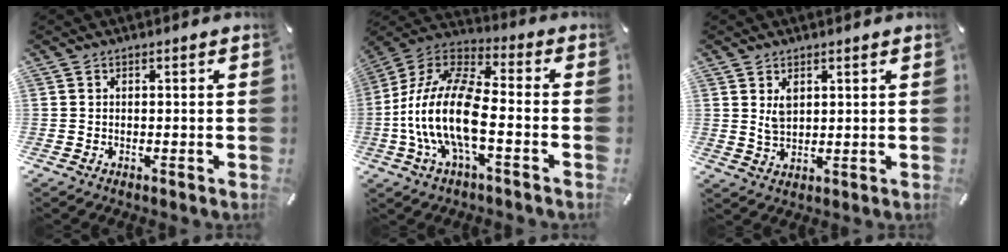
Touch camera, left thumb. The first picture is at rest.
{"total": 17.4, "force": [-5.2, 7.7, 14.8], "torque": [-0.321, 0.006, -0.093]}
{"total": 3.5, "force": [1.8, 2.3, 1.9], "torque": [-0.035, -0.002, 0.032]}